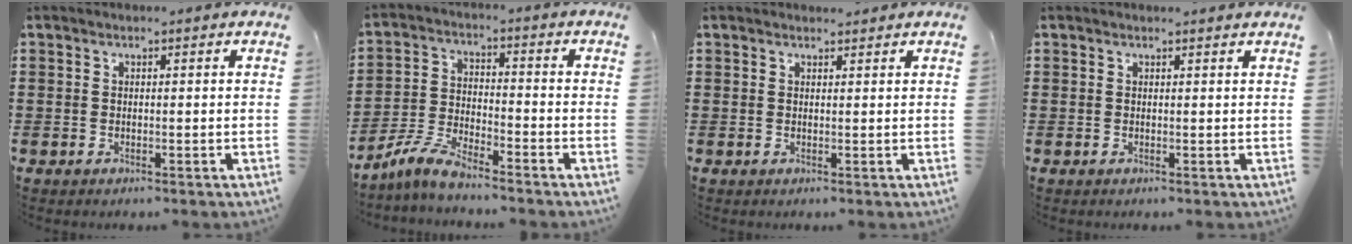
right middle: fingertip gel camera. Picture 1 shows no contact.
{"total": 6.4, "force": [-5.7, 0.7, 2.9], "torque": [-0.080, -0.006, -0.117]}
{"total": 1.1, "force": [1.0, 0.4, -0.1], "torque": [0.008, -0.002, 0.017]}
{"total": 0.5, "force": [0.5, 0.0, 0.2], "torque": [0.004, -0.004, 0.007]}